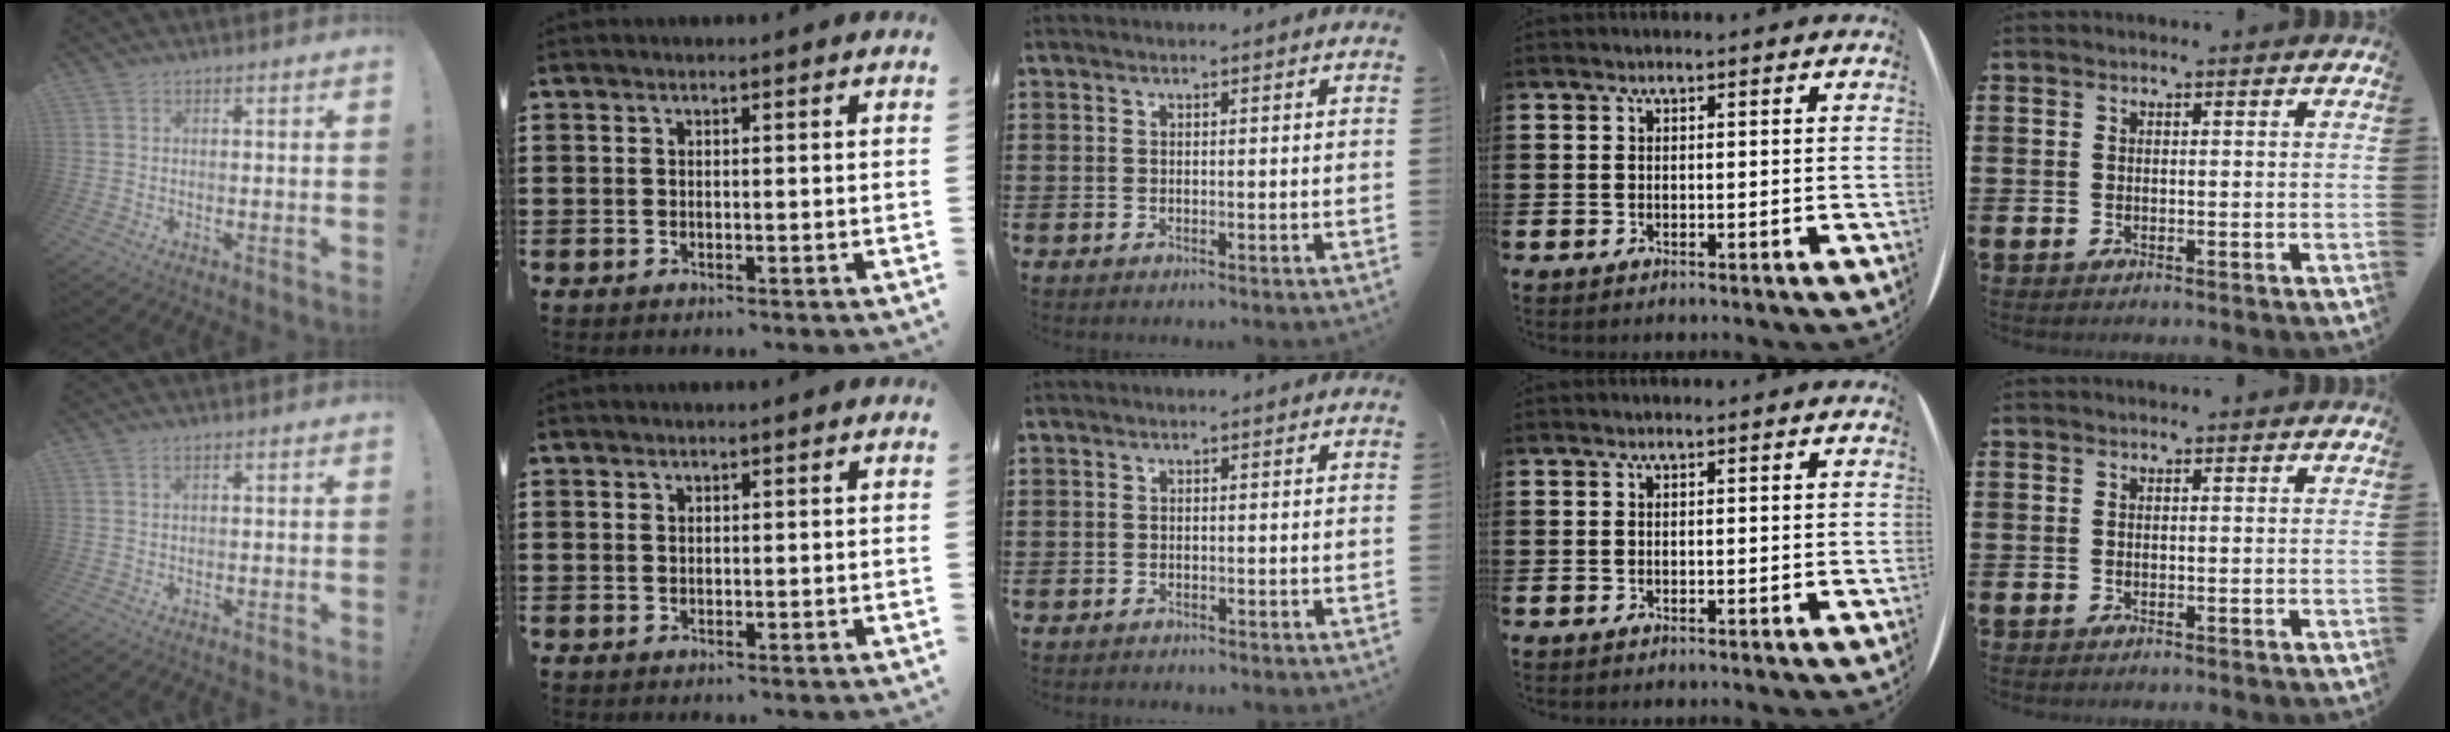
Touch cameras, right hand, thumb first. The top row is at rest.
{"thumb": {"total": 1.0, "force": [0.7, 0.2, 0.7], "torque": [-0.006, -0.002, 0.011]}, "index": {"total": 0.6, "force": [0.3, 0.5, 0.2], "torque": [-0.005, 0.003, 0.006]}, "middle": {"total": 0.7, "force": [-0.6, 0.3, -0.1], "torque": [0.003, 0.005, -0.014]}}